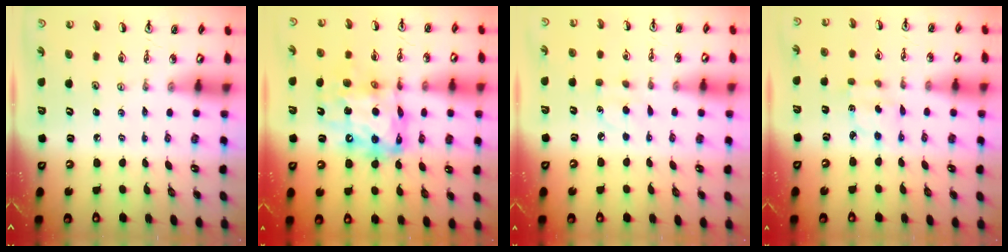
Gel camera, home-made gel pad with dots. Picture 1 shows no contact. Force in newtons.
{"total": 14.6, "press": 14.5, "slide": 1.3}
{"total": 6.1, "press": 6.1, "slide": 0.7}
{"total": 2.5, "press": 2.5, "slide": 0.2}